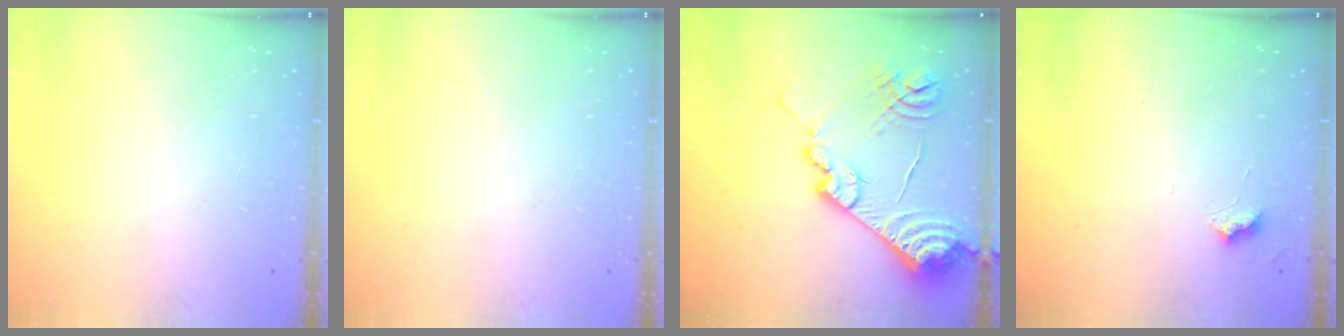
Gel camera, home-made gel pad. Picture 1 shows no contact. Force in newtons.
{"total": 0.0}
{"total": 19.2, "press": 19.1, "slide": 1.8}
{"total": 4.3, "press": 4.3, "slide": 0.6}